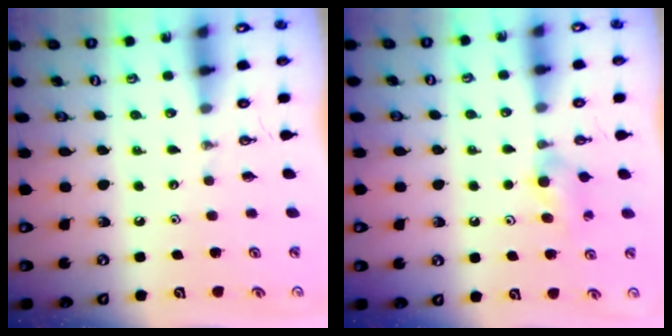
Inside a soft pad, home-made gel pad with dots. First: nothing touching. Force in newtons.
{"total": 4.6, "press": 4.6, "slide": 0.8}